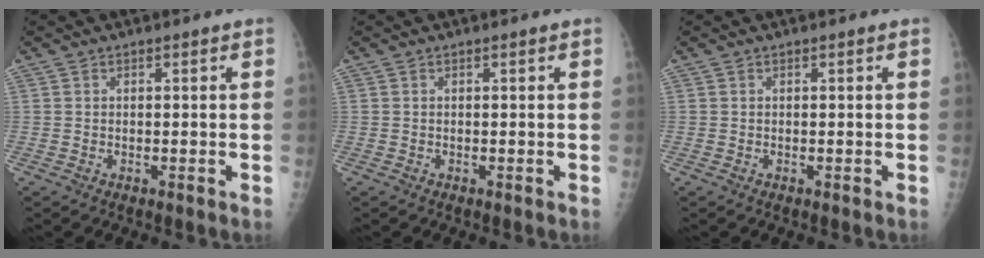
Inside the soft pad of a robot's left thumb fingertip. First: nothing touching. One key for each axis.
{"total": 0.0}
{"total": 0.0}